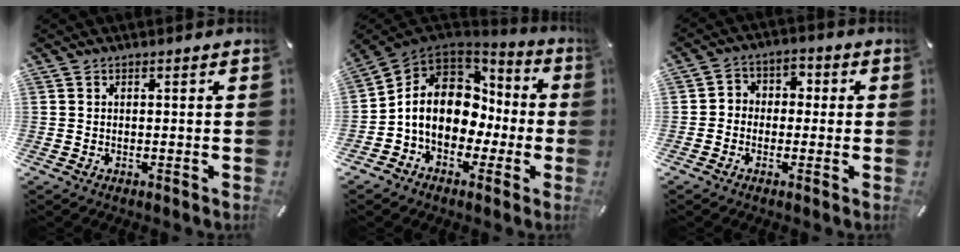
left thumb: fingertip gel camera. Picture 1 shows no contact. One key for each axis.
{"total": 13.7, "fx": -0.8, "fy": 11.4, "fz": 7.7, "tx": -0.160, "ty": 0.007, "tz": -0.010}
{"total": 4.2, "fx": -2.0, "fy": 3.5, "fz": 1.0, "tx": -0.021, "ty": 0.018, "tz": -0.042}